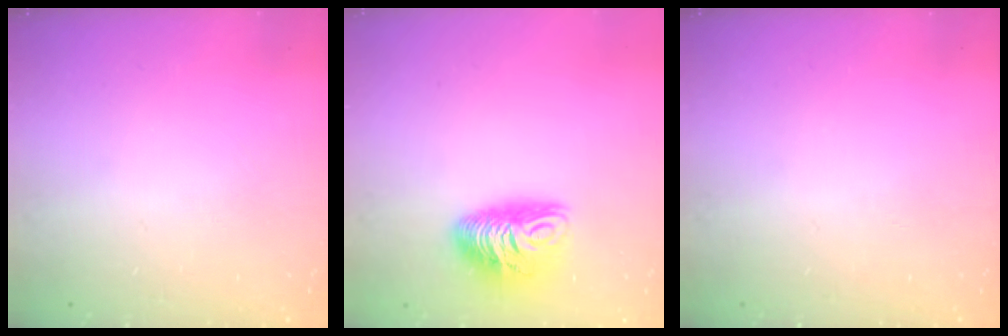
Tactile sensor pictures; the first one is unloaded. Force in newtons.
{"total": 9.8, "press": 9.8, "slide": 0.3}
{"total": 0.0}